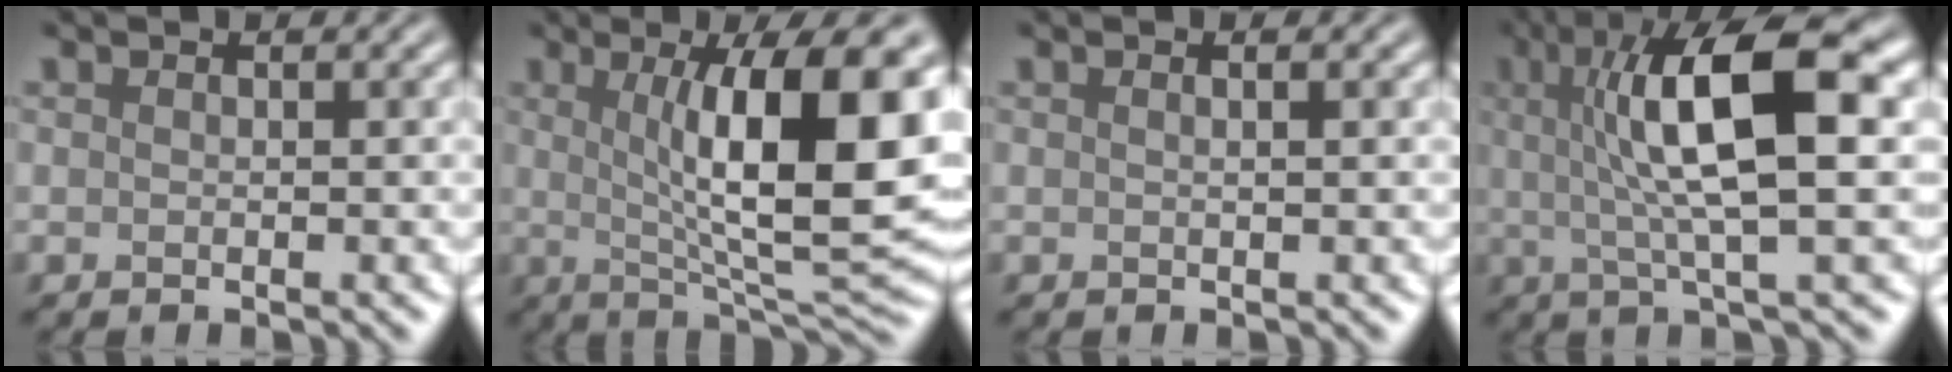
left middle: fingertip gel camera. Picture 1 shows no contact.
{"total": 12.8, "force": [1.9, 3.2, 12.2], "torque": [-0.165, -0.001, 0.033]}
{"total": 0.9, "force": [0.3, 0.3, 0.8], "torque": [-0.009, 0.001, 0.001]}
{"total": 10.1, "force": [2.2, 2.4, 9.6], "torque": [-0.153, 0.007, 0.038]}